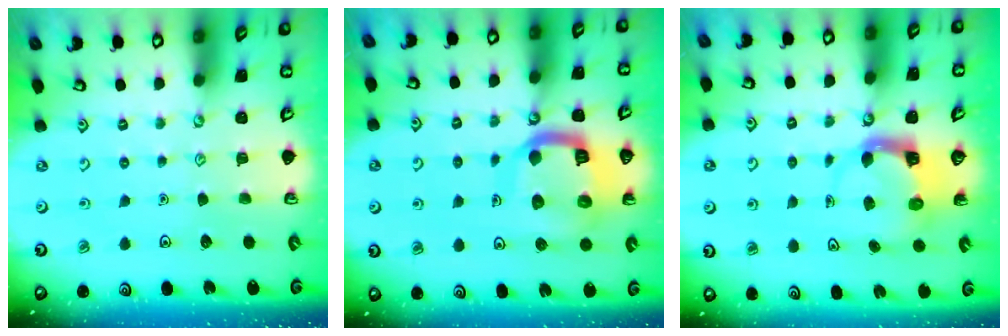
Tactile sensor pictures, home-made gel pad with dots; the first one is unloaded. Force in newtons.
{"total": 14.1, "press": 14.0, "slide": 1.6}
{"total": 3.9, "press": 3.9, "slide": 0.5}